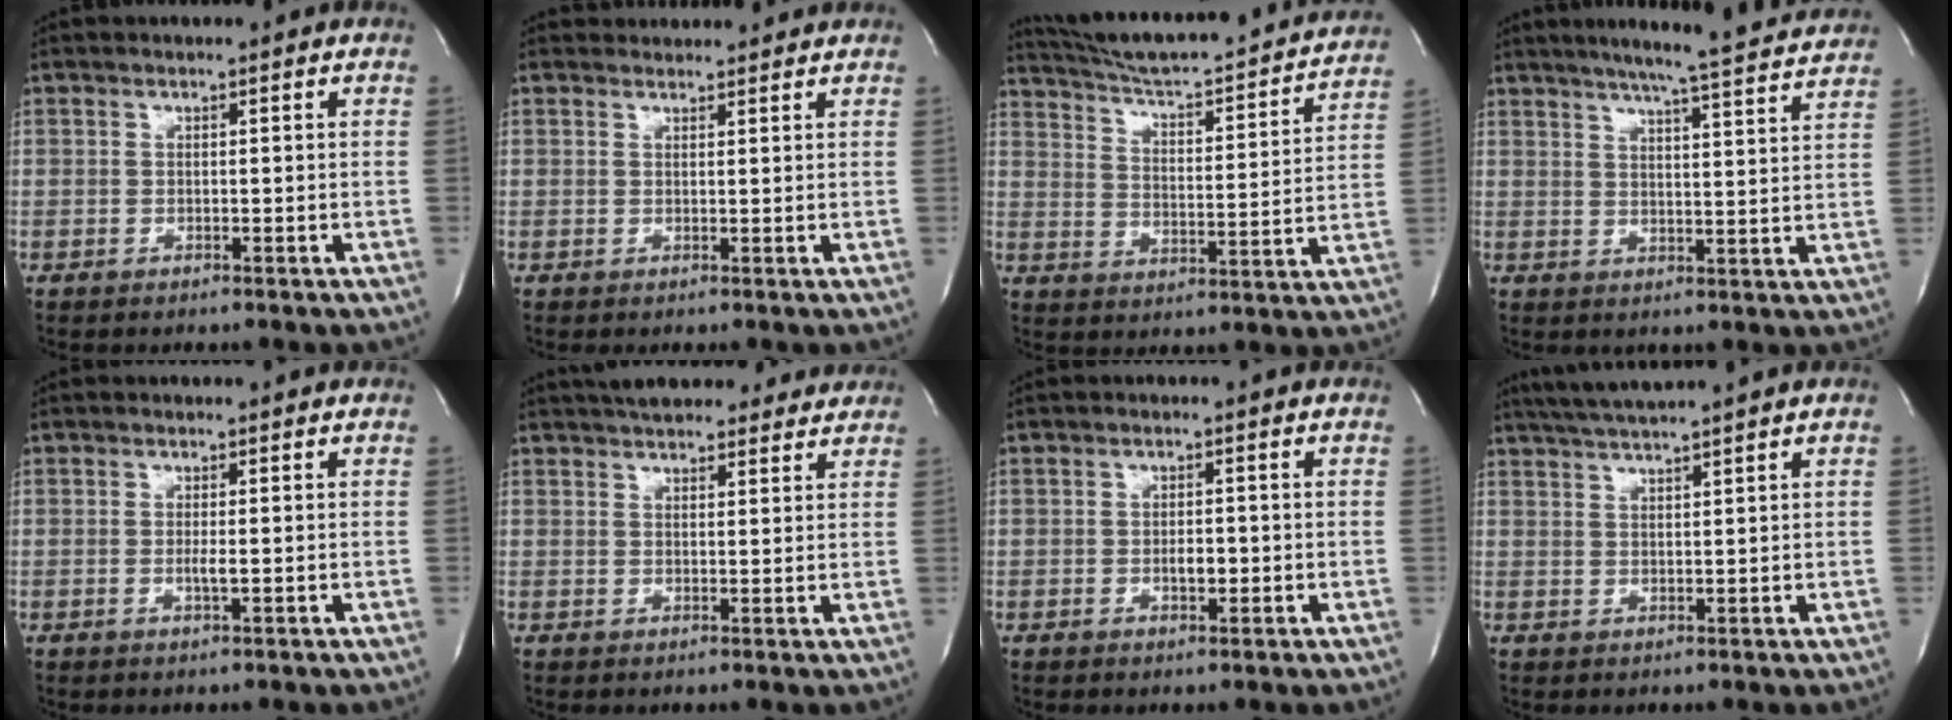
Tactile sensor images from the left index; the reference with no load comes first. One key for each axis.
{"total": 3.8, "fx": 3.7, "fy": 1.0, "fz": 0.0, "tx": -0.002, "ty": 0.021, "tz": 0.047}
{"total": 25.5, "fx": 23.4, "fy": 2.5, "fz": 9.7, "tx": -0.151, "ty": -0.031, "tz": 0.313}
{"total": 16.9, "fx": 15.2, "fy": 0.1, "fz": 7.4, "tx": -0.118, "ty": -0.008, "tz": 0.191}
{"total": 1.3, "fx": -0.2, "fy": 0.0, "fz": 1.3, "tx": -0.029, "ty": -0.003, "tz": -0.003}
{"total": 14.3, "fx": 12.6, "fy": 4.6, "fz": 5.2, "tx": -0.064, "ty": 0.036, "tz": 0.166}
{"total": 2.1, "fx": -0.5, "fy": 1.0, "fz": 1.8, "tx": -0.033, "ty": 0.001, "tz": -0.005}
{"total": 5.8, "fx": 5.0, "fy": -1.1, "fz": 2.6, "tx": -0.050, "ty": 0.015, "tz": 0.092}